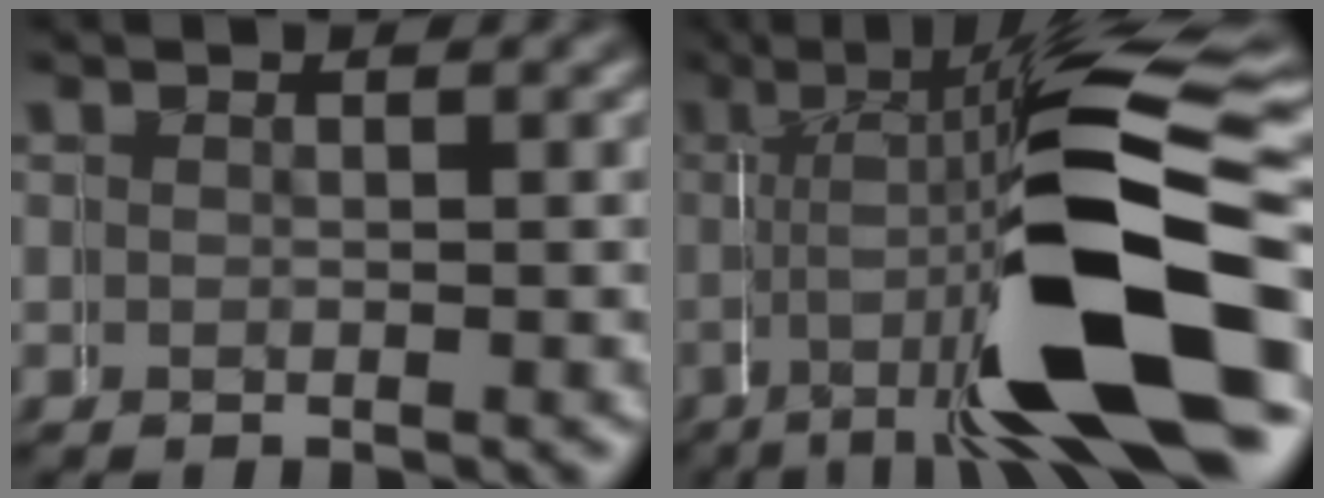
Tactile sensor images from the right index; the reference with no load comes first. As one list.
[{"total": 16.6, "force": [0.1, 4.9, 15.8], "torque": [-0.242, 0.036, -0.006]}]